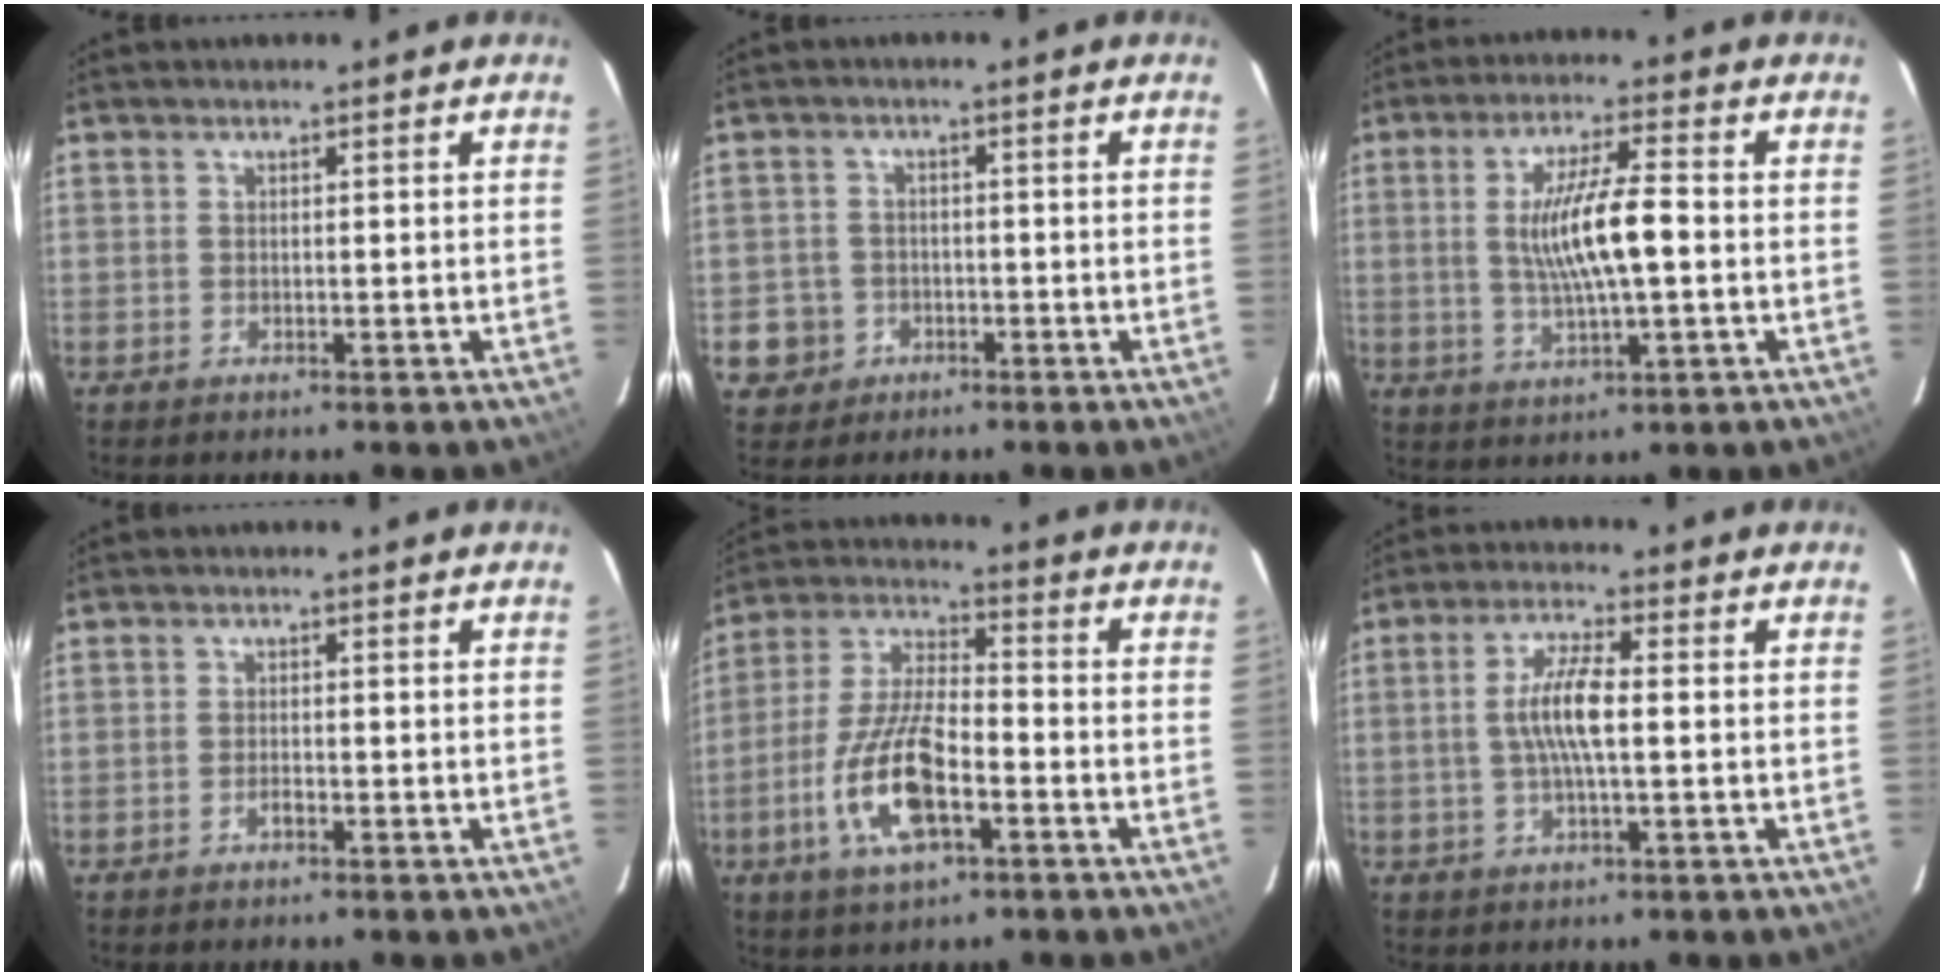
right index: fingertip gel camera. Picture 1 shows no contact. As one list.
[{"total": 5.5, "force": [-1.9, 5.2, 0.6], "torque": [-0.029, 0.022, -0.026]}, {"total": 10.4, "force": [-0.2, 1.7, 10.2], "torque": [-0.191, -0.001, 0.001]}, {"total": 1.3, "force": [-0.8, 0.6, 0.8], "torque": [-0.016, 0.002, -0.015]}, {"total": 14.5, "force": [-5.5, 5.1, 12.4], "torque": [-0.266, -0.007, -0.103]}, {"total": 7.2, "force": [-0.2, 1.3, 7.0], "torque": [-0.134, 0.004, -0.002]}]